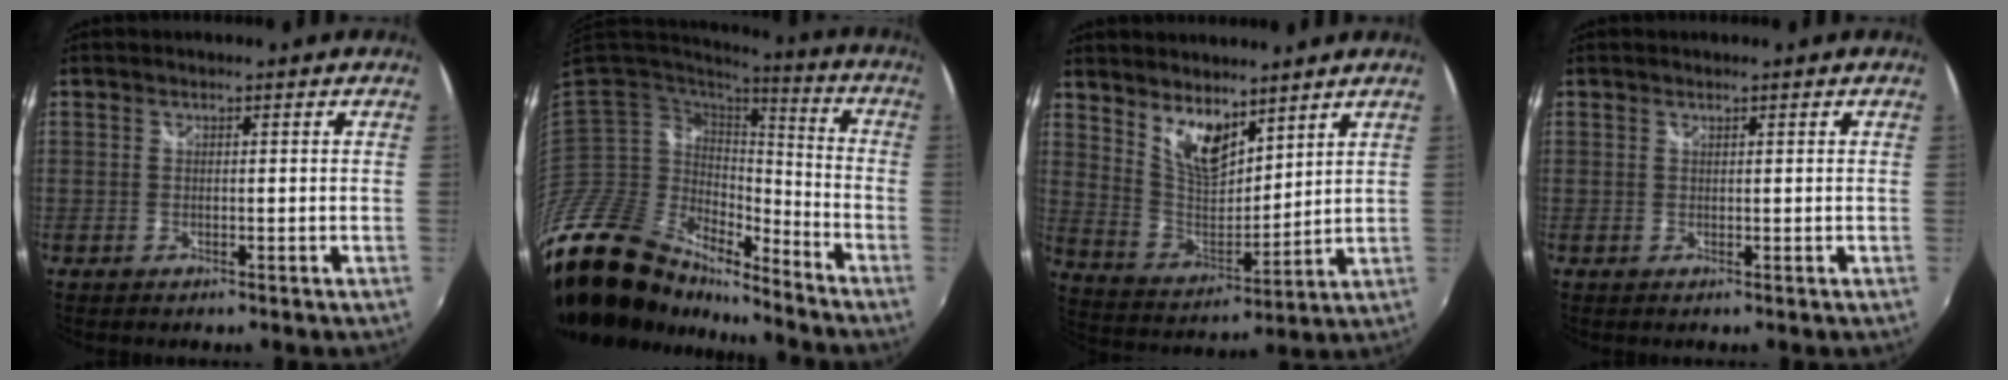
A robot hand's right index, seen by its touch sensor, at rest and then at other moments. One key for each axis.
{"total": 23.2, "fx": -19.3, "fy": 8.6, "fz": 9.5, "tx": -0.202, "ty": -0.026, "tz": -0.352}
{"total": 10.3, "fx": 7.2, "fy": 4.4, "fz": 5.9, "tx": -0.102, "ty": -0.005, "tz": 0.145}
{"total": 0.0}